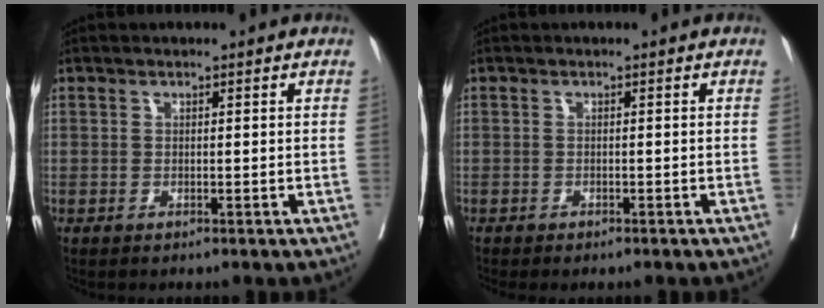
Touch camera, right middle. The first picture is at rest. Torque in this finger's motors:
{"motor_torque": [0.97, -1.17, 0.45, 0.12]}